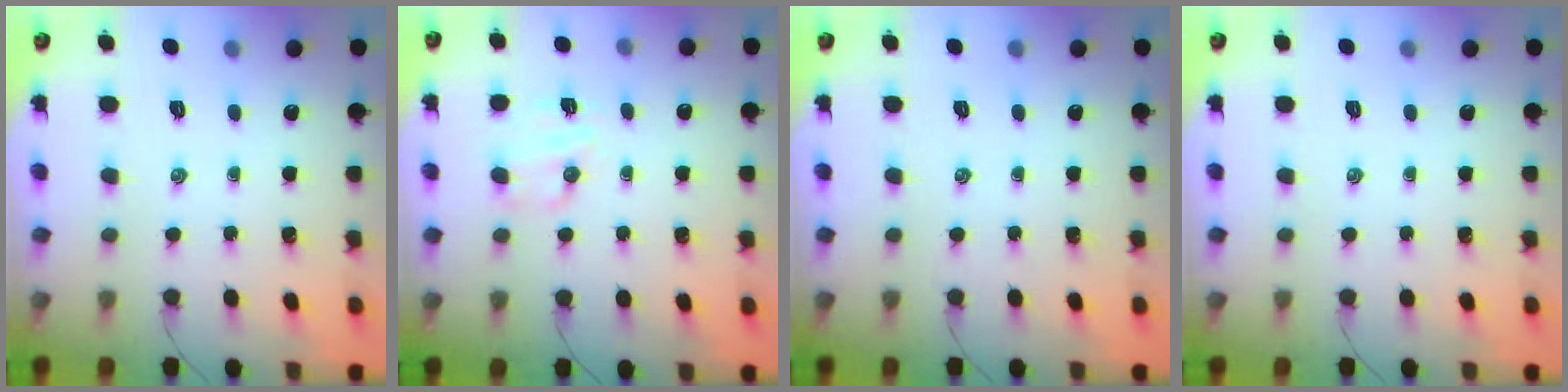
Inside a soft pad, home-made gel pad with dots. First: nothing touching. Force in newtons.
{"total": 5.3, "press": 5.2, "slide": 1.2}
{"total": 0.0}
{"total": 0.0}